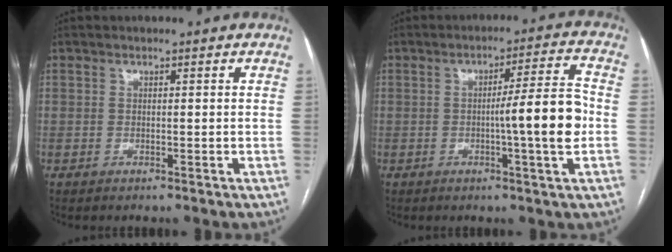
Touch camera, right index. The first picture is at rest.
{"total": 9.1, "force": [-1.3, -0.6, 9.0], "torque": [-0.127, 0.005, -0.021]}